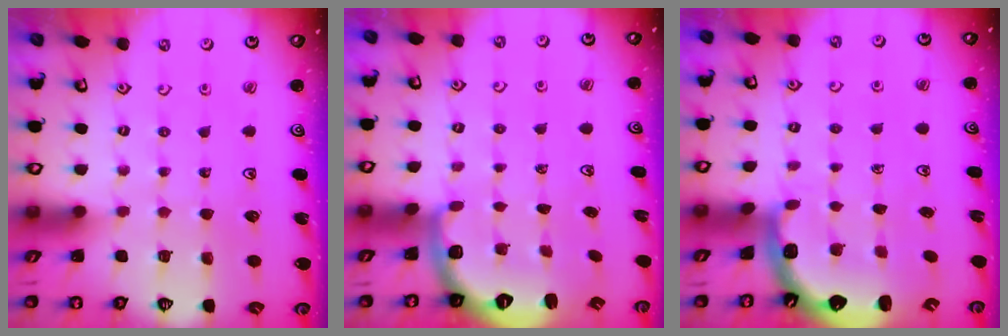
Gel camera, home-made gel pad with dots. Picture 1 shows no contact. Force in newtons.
{"total": 2.6, "press": 1.6, "slide": 2.1}
{"total": 1.9, "press": 1.7, "slide": 0.6}